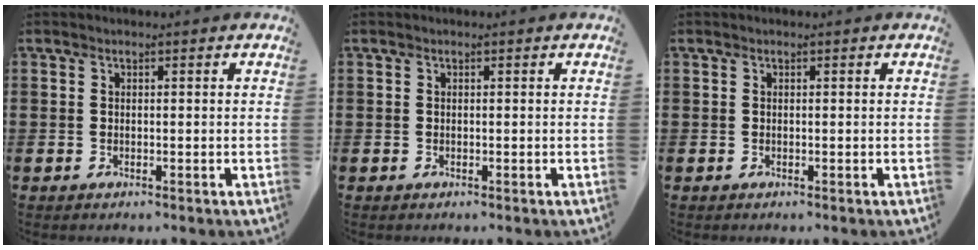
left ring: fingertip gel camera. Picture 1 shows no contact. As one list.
[{"total": 0.0}, {"total": 0.0}]